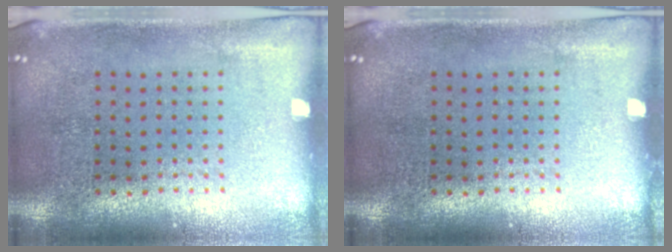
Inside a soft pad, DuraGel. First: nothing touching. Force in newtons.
{"total": 0.0}